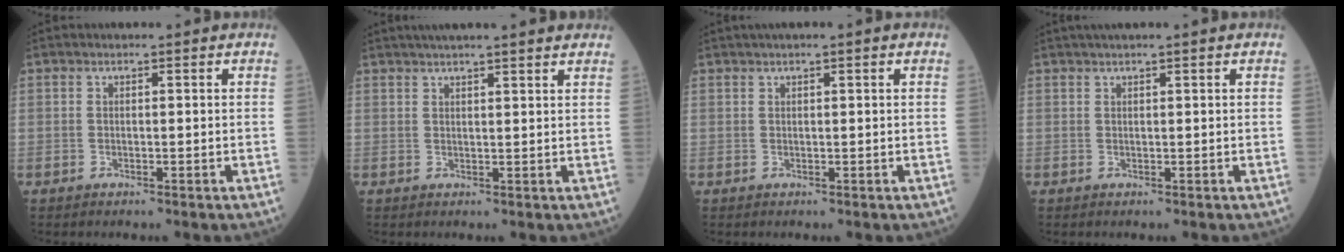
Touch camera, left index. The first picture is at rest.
{"total": 10.4, "force": [9.0, 0.5, 5.3], "torque": [-0.074, 0.032, 0.107]}
{"total": 1.9, "force": [1.1, -0.1, 1.6], "torque": [-0.030, 0.015, 0.019]}
{"total": 2.1, "force": [1.5, -0.4, 1.3], "torque": [-0.020, 0.018, 0.031]}